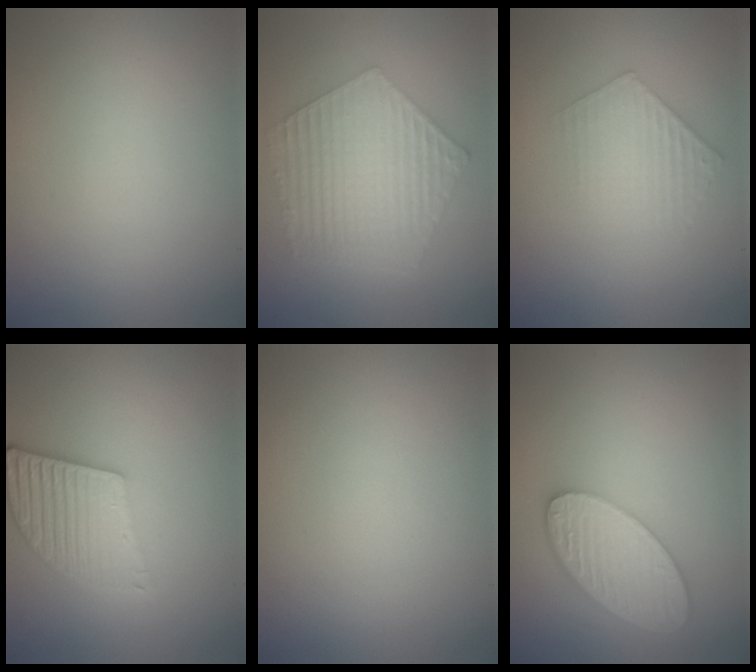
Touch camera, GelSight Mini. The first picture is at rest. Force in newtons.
{"total": 6.6, "press": 4.7, "slide": 4.6}
{"total": 2.4, "press": 2.4, "slide": 0.3}
{"total": 5.2, "press": 3.8, "slide": 3.6}
{"total": 0.0}
{"total": 5.5, "press": 4.4, "slide": 3.3}